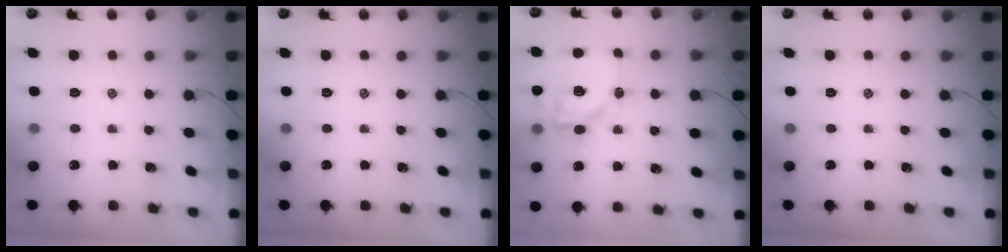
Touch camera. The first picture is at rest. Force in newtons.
{"total": 0.0}
{"total": 14.5, "press": 14.1, "slide": 3.3}
{"total": 0.0}